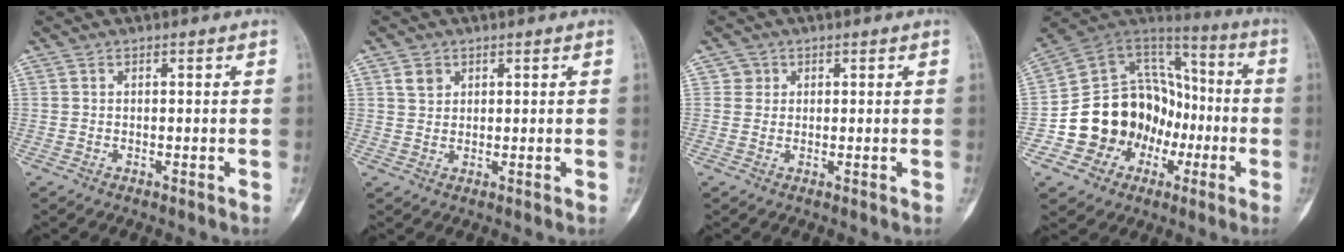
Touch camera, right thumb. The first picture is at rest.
{"total": 2.8, "force": [1.4, 2.1, 1.0], "torque": [-0.009, -0.005, 0.028]}
{"total": 1.8, "force": [0.6, 1.7, 0.0], "torque": [0.015, 0.000, 0.005]}
{"total": 20.5, "force": [-5.1, 17.4, 9.6], "torque": [-0.111, 0.088, -0.080]}